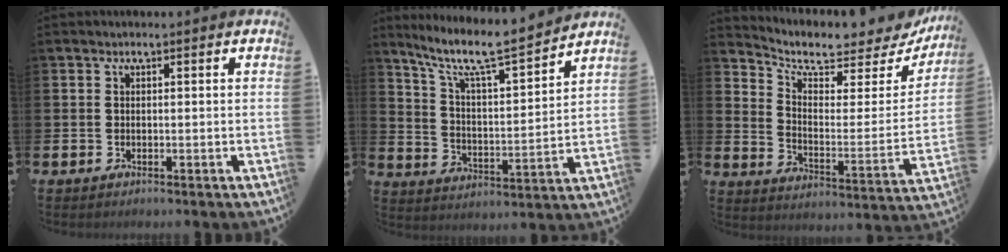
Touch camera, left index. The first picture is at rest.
{"total": 9.0, "force": [7.7, 0.8, 4.4], "torque": [-0.121, -0.052, 0.128]}
{"total": 7.1, "force": [6.4, 2.0, 2.2], "torque": [-0.064, -0.054, 0.105]}